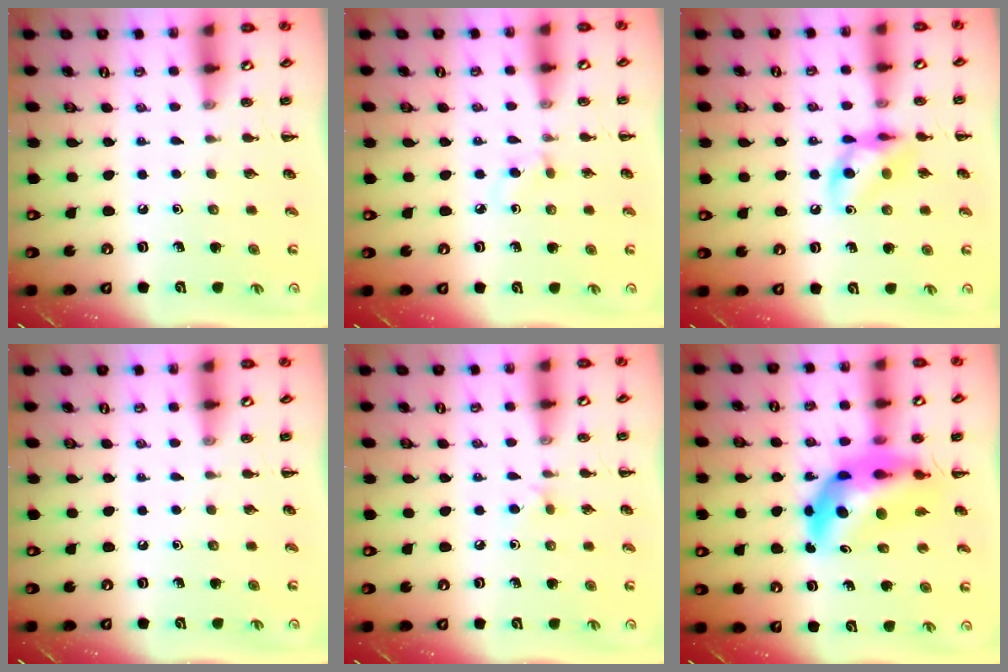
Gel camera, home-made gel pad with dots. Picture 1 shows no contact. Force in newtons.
{"total": 1.8, "press": 1.6, "slide": 0.8}
{"total": 11.0, "press": 11.0, "slide": 1.0}
{"total": 0.0}
{"total": 3.9, "press": 3.5, "slide": 1.6}
{"total": 12.1, "press": 11.7, "slide": 3.3}